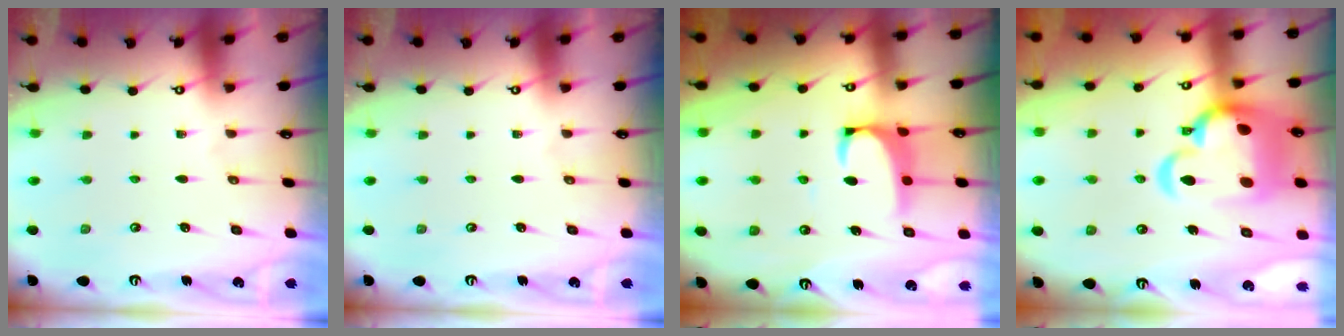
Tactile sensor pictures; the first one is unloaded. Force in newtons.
{"total": 0.0}
{"total": 2.8, "press": 2.7, "slide": 0.9}
{"total": 14.1, "press": 13.9, "slide": 2.3}